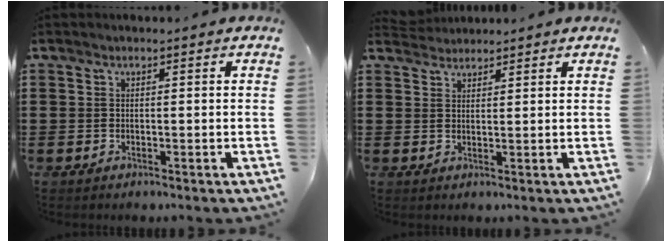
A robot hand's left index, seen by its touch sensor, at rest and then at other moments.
{"total": 2.4, "force": [2.3, 0.4, -0.2], "torque": [-0.002, 0.001, 0.046]}